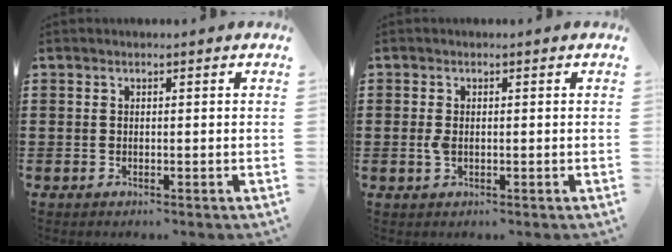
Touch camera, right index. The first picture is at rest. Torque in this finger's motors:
{"motor_torque": [0.39, 0.33, 0.17, 0.06]}